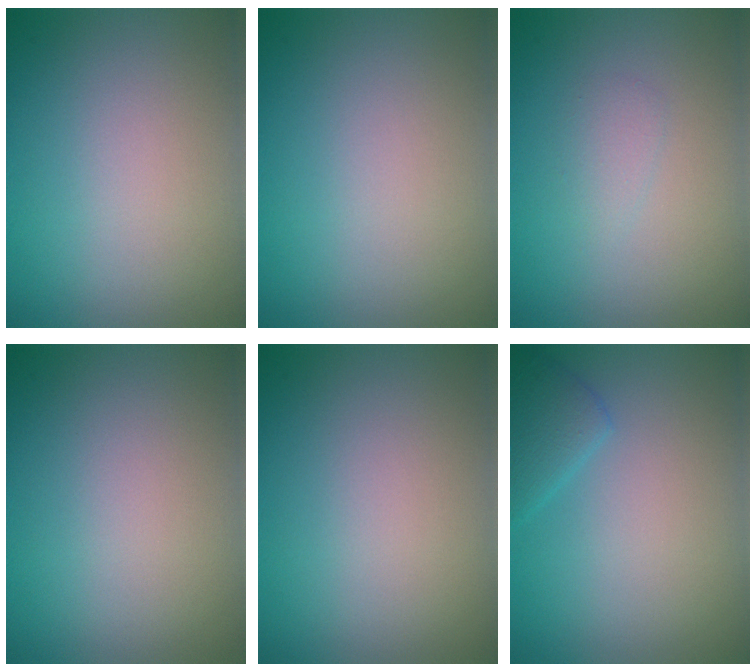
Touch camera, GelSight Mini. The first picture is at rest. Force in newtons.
{"total": 0.0}
{"total": 1.0, "press": 1.0, "slide": 0.1}
{"total": 0.0}
{"total": 0.0}
{"total": 2.1, "press": 2.1, "slide": 0.2}